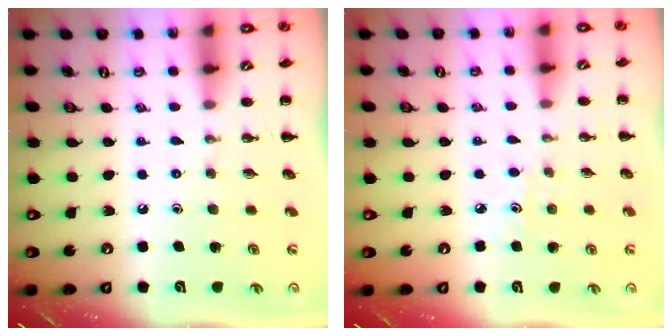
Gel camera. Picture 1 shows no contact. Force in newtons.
{"total": 2.8, "press": 2.6, "slide": 0.9}